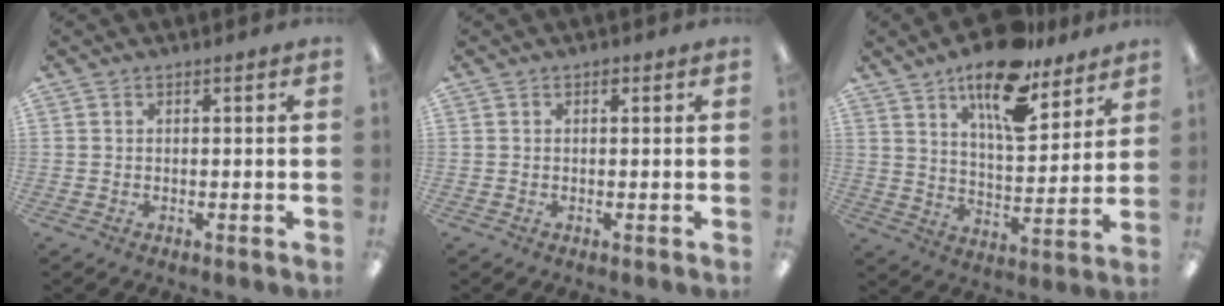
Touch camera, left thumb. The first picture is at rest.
{"total": 0.8, "force": [0.5, 0.5, 0.5], "torque": [-0.012, 0.003, 0.008]}
{"total": 16.9, "force": [12.1, 6.2, 10.0], "torque": [-0.161, -0.065, 0.203]}